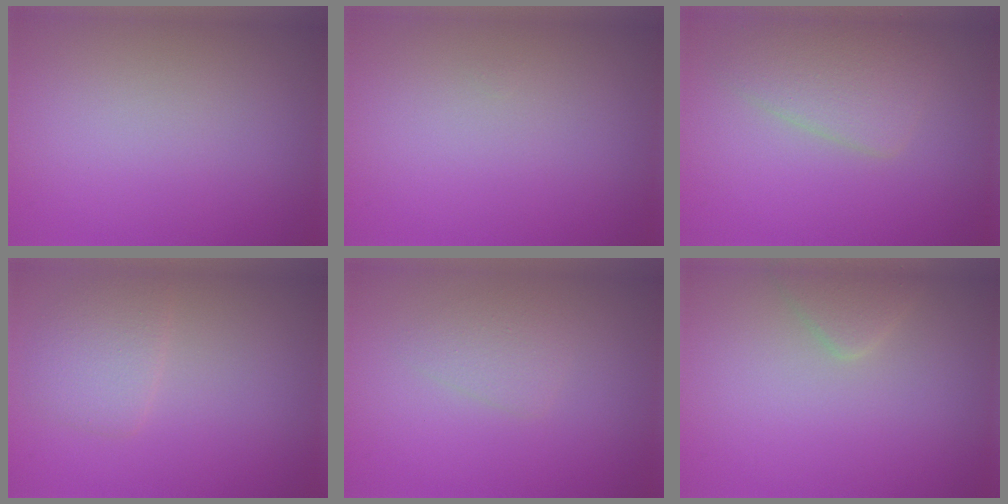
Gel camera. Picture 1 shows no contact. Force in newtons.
{"total": 0.0}
{"total": 3.6, "press": 3.6, "slide": 0.3}
{"total": 2.4, "press": 2.4, "slide": 0.0}
{"total": 1.5, "press": 1.5, "slide": 0.1}
{"total": 1.6, "press": 1.6, "slide": 0.1}